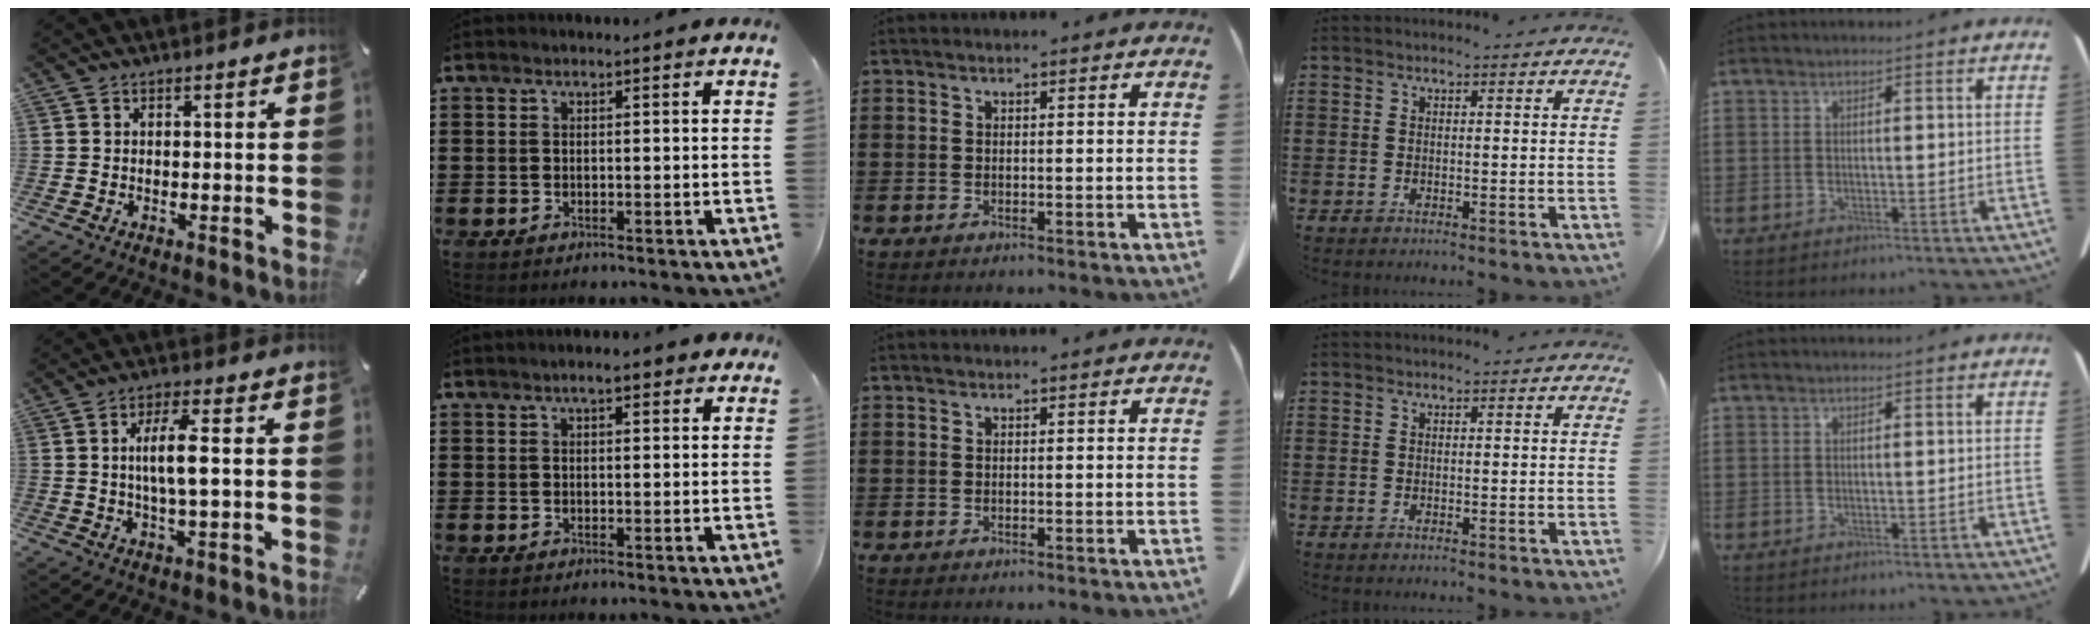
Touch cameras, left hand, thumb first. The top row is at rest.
{"thumb": {"total": 7.9, "force": [0.6, 1.5, 7.7], "torque": [-0.150, 0.001, 0.004]}, "index": {"total": 3.0, "force": [1.8, 0.8, 2.3], "torque": [-0.040, 0.005, 0.027]}}